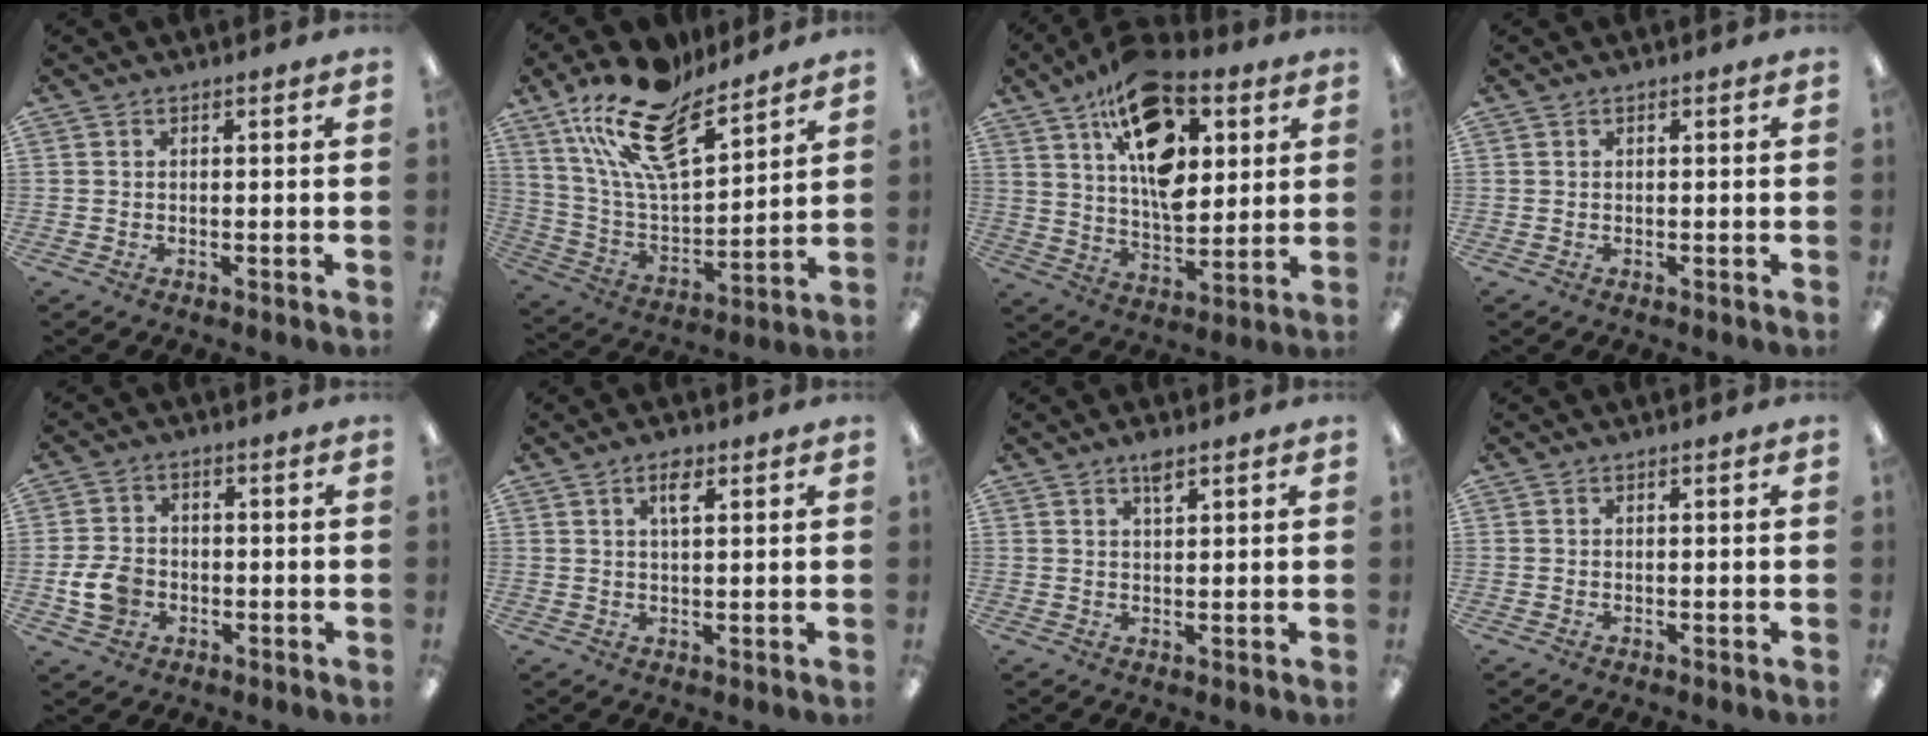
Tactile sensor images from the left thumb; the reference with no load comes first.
{"total": 21.2, "force": [14.6, 8.5, 12.7], "torque": [-0.234, -0.089, 0.258]}
{"total": 19.9, "force": [9.3, 10.9, 13.8], "torque": [-0.204, -0.040, 0.162]}
{"total": 0.0}
{"total": 7.2, "force": [-1.8, 5.6, 4.2], "torque": [-0.082, 0.009, -0.033]}
{"total": 3.9, "force": [2.1, 1.4, 2.9], "torque": [-0.049, -0.001, 0.032]}
{"total": 3.1, "force": [2.1, 1.0, 2.0], "torque": [-0.038, -0.001, 0.036]}
{"total": 0.0}